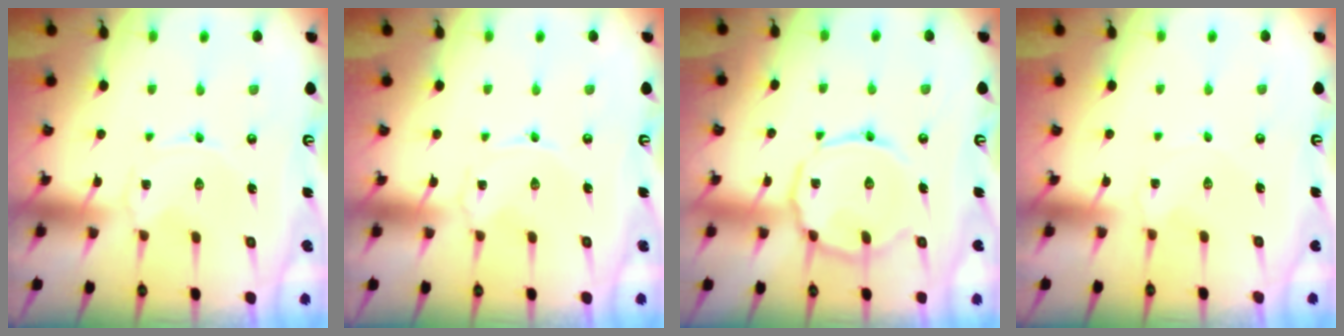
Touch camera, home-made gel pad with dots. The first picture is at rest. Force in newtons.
{"total": 0.6, "press": 0.6, "slide": 0.2}
{"total": 12.6, "press": 12.6, "slide": 1.0}
{"total": 0.9, "press": 0.8, "slide": 0.2}